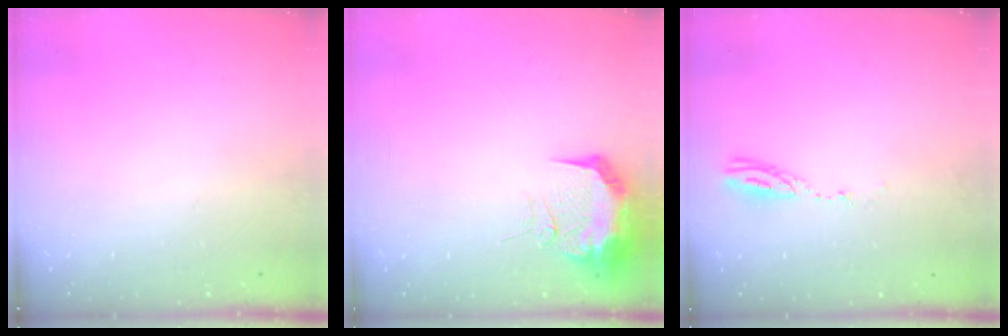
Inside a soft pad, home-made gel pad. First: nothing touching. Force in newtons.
{"total": 16.8, "press": 12.6, "slide": 11.1}
{"total": 3.7, "press": 3.6, "slide": 0.3}